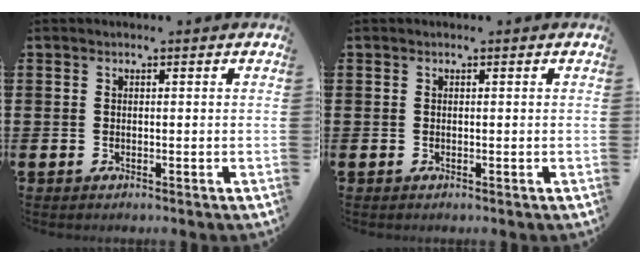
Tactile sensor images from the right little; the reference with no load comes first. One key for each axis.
{"total": 0.0}